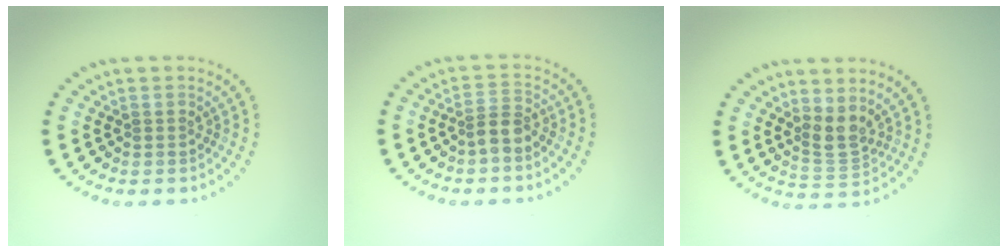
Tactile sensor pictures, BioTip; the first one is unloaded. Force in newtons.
{"total": 2.2, "press": 1.7, "slide": 1.4}
{"total": 2.7, "press": 2.2, "slide": 1.5}